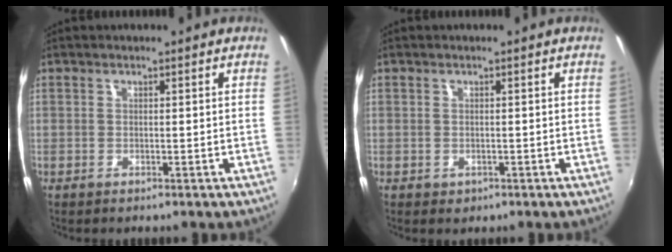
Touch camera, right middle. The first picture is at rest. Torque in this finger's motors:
{"motor_torque": [0.32, -0.29, -0.01, 0.01]}